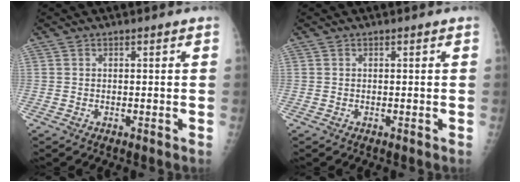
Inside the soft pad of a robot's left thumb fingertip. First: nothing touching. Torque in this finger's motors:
{"motor_torque": [0.00, 0.00, -0.01, 0.01, 0.00]}